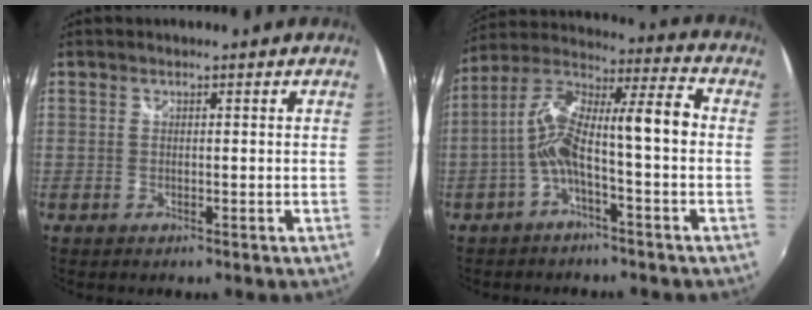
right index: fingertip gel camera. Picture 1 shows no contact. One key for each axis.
{"total": 12.7, "fx": -2.2, "fy": 2.3, "fz": 12.3, "tx": -0.231, "ty": 0.018, "tz": -0.041}